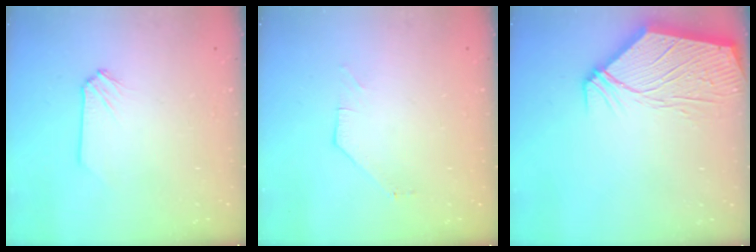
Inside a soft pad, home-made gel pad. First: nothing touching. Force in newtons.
{"total": 1.0, "press": 0.9, "slide": 0.2}
{"total": 12.7, "press": 12.7, "slide": 1.4}